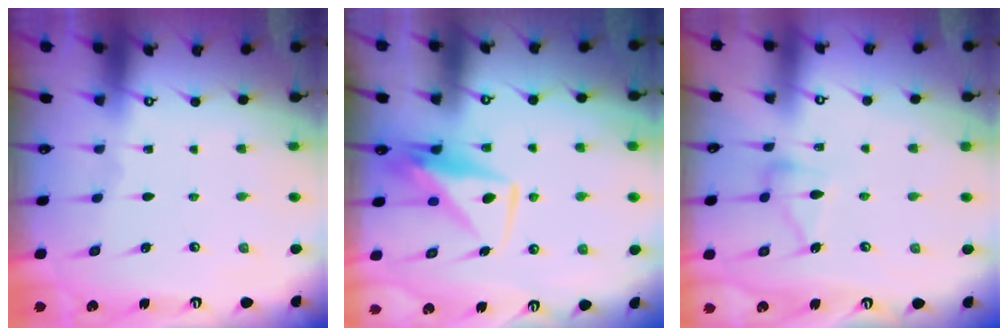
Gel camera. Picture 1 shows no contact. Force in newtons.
{"total": 9.1, "press": 9.1, "slide": 0.8}
{"total": 10.4, "press": 10.4, "slide": 0.6}